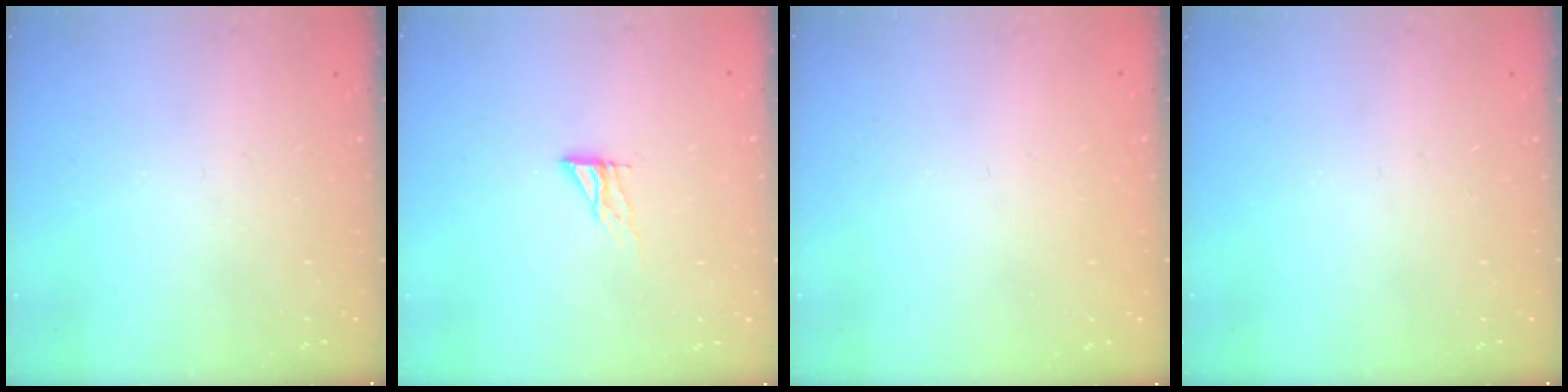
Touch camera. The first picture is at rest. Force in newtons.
{"total": 6.3, "press": 6.3, "slide": 0.6}
{"total": 1.6, "press": 1.6, "slide": 0.1}
{"total": 0.0}